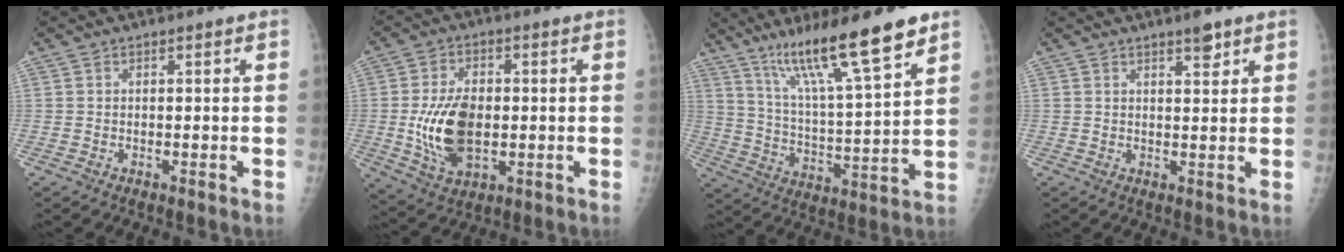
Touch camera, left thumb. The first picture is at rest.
{"total": 12.4, "force": [-1.1, 7.5, 9.8], "torque": [-0.168, -0.003, -0.010]}
{"total": 17.7, "force": [12.1, 1.9, 12.8], "torque": [-0.201, -0.061, 0.210]}
{"total": 2.4, "force": [1.7, 0.7, 1.6], "torque": [-0.017, -0.010, 0.026]}